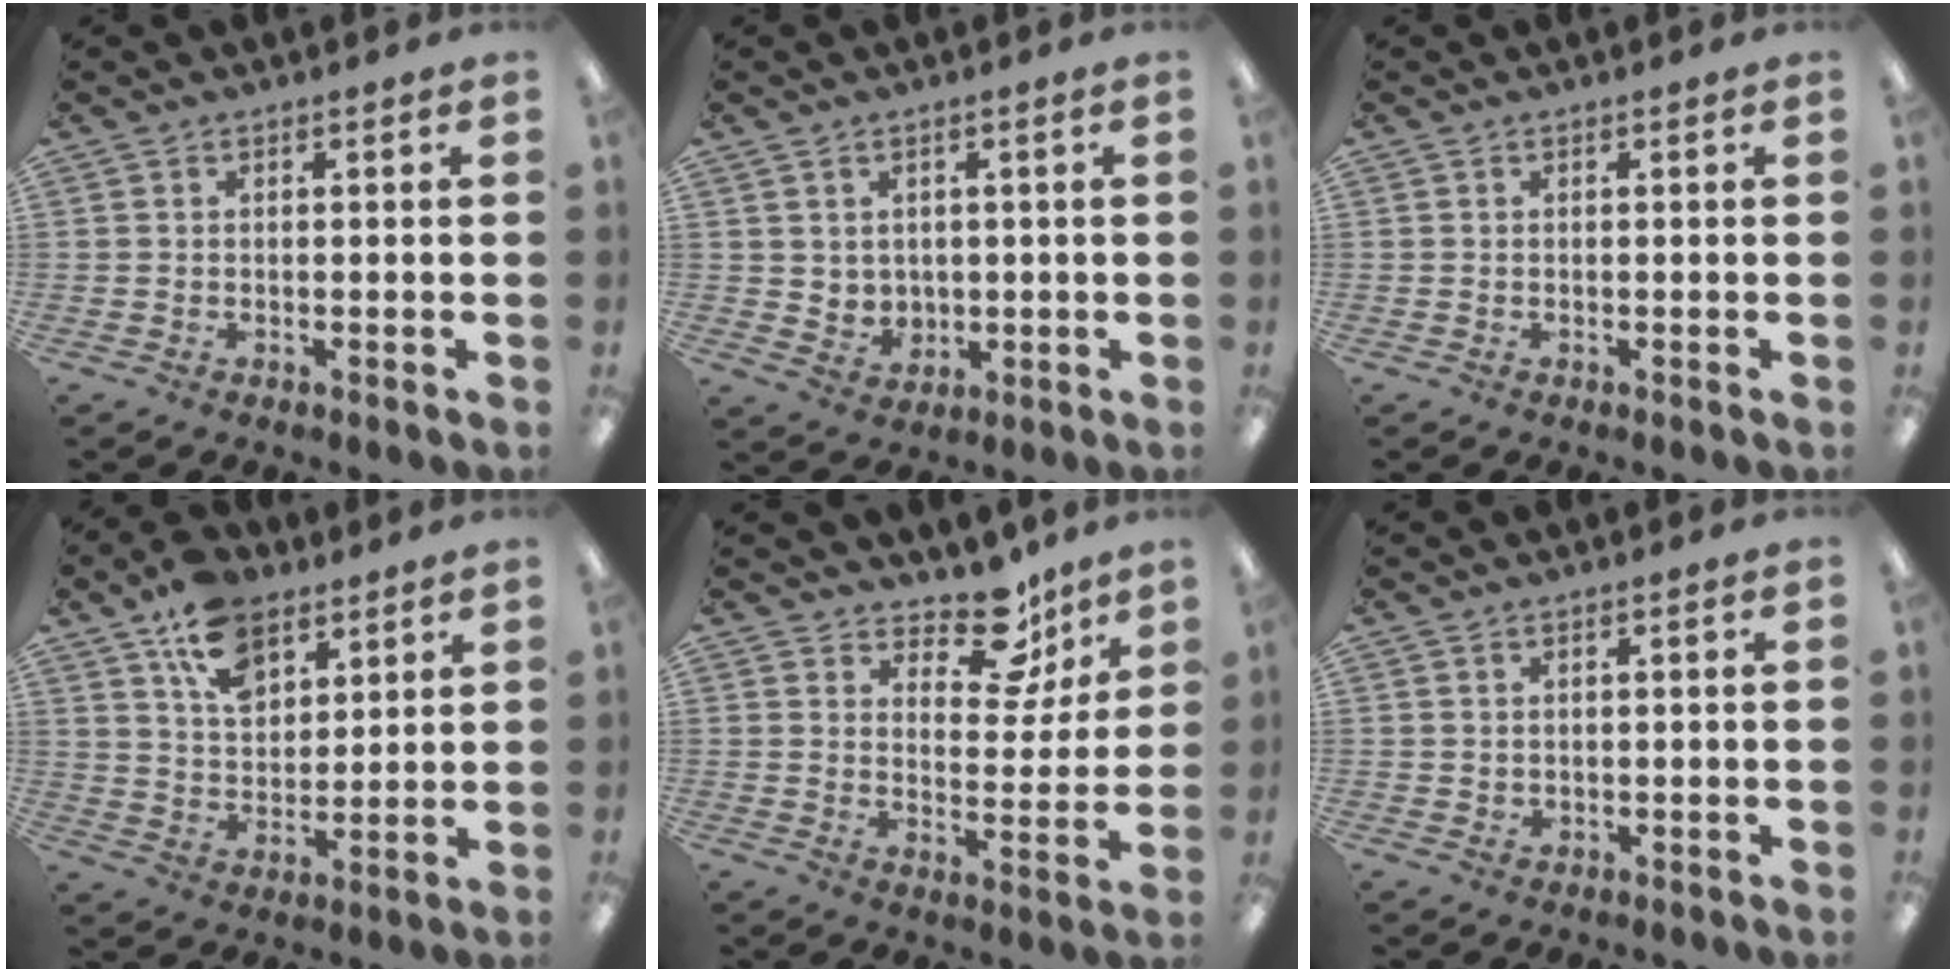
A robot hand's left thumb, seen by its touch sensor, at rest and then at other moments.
{"total": 4.0, "force": [2.4, 3.2, 0.3], "torque": [-0.002, -0.014, 0.045]}
{"total": 0.0}
{"total": 12.8, "force": [8.0, 7.6, 6.3], "torque": [-0.108, -0.030, 0.149]}
{"total": 12.0, "force": [8.9, 6.1, 5.3], "torque": [-0.065, -0.058, 0.157]}
{"total": 1.2, "force": [0.9, 0.8, 0.3], "torque": [-0.007, 0.002, 0.016]}